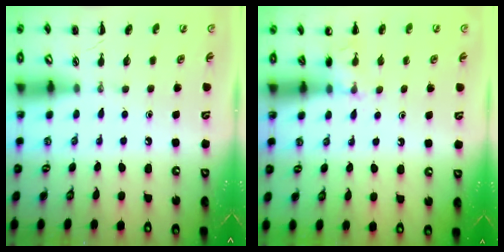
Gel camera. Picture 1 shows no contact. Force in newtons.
{"total": 4.8, "press": 4.6, "slide": 1.3}